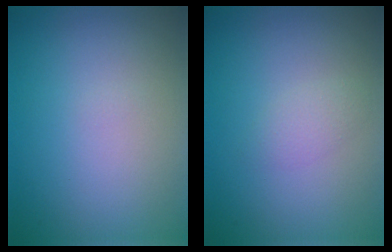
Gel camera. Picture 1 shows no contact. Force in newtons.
{"total": 1.2, "press": 1.2, "slide": 0.1}